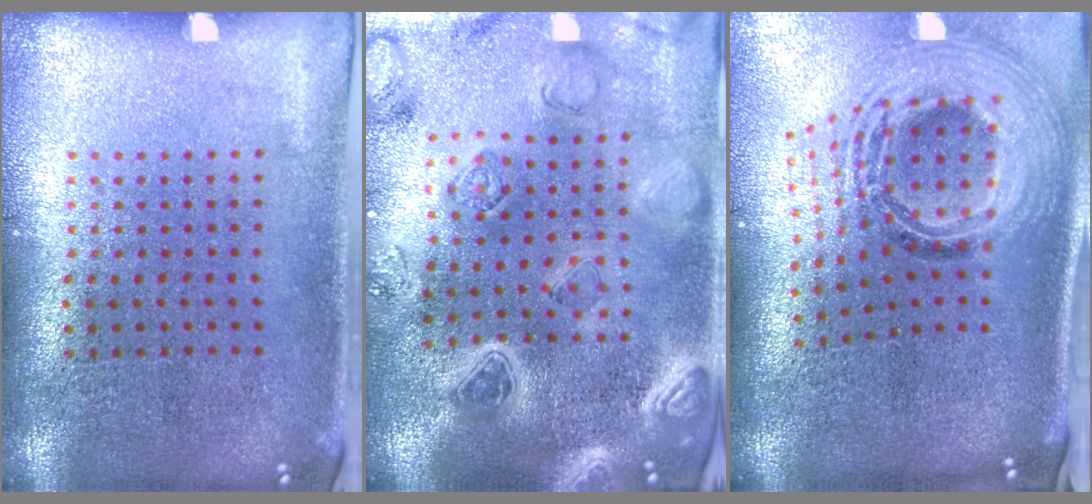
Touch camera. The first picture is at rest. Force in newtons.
{"total": 2.9, "press": 2.9, "slide": 0.7}
{"total": 2.3, "press": 1.8, "slide": 1.5}